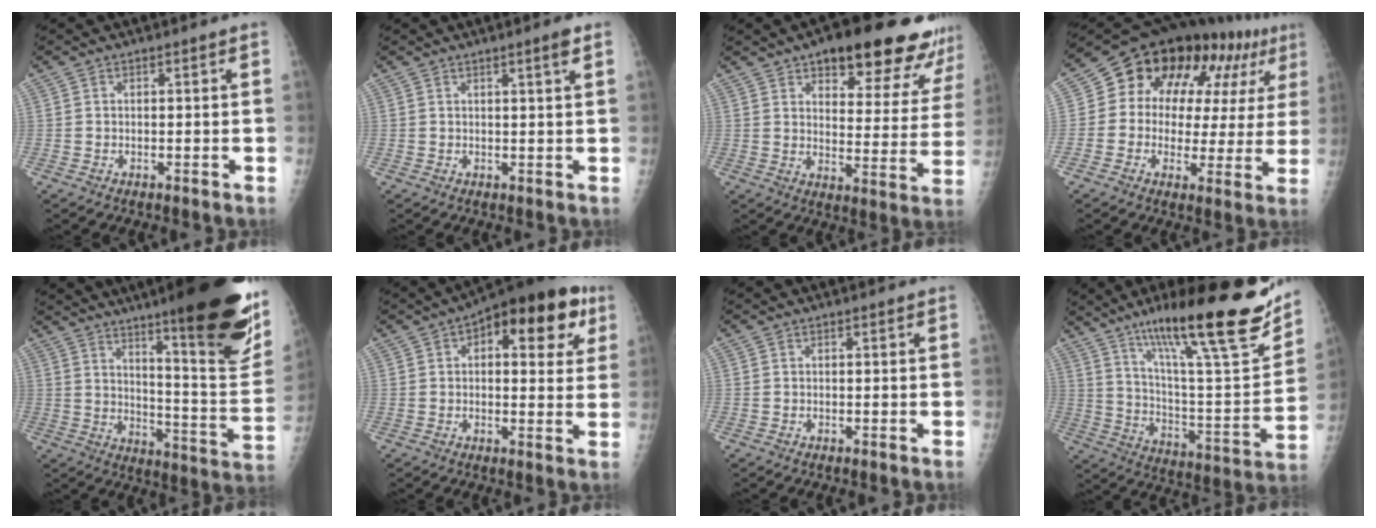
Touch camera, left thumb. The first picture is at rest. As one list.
[{"total": 2.1, "force": [1.2, -0.2, 1.7], "torque": [-0.025, -0.008, 0.019]}, {"total": 21.0, "force": [15.3, 7.3, 12.3], "torque": [-0.108, -0.064, 0.191]}, {"total": 19.5, "force": [7.4, 11.4, 14.0], "torque": [-0.150, 0.023, 0.100]}, {"total": 27.0, "force": [16.0, 4.1, 21.4], "torque": [-0.257, -0.073, 0.234]}, {"total": 17.2, "force": [6.7, 8.3, 13.4], "torque": [-0.136, 0.010, 0.080]}, {"total": 0.0}, {"total": 28.3, "force": [18.1, 4.7, 21.2], "torque": [-0.308, -0.059, 0.295]}]